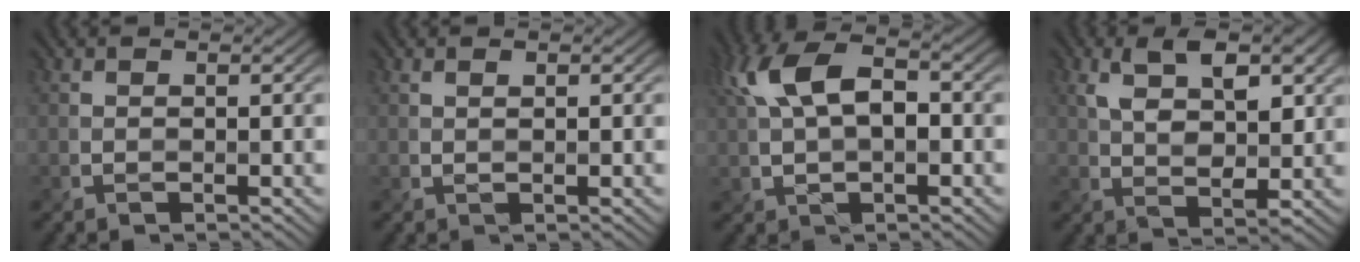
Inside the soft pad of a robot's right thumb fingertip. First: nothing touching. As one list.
[{"total": 0.7, "force": [0.4, 0.1, 0.5], "torque": [-0.011, 0.000, 0.010]}, {"total": 10.1, "force": [1.9, 5.4, 8.4], "torque": [-0.185, 0.019, 0.027]}, {"total": 7.7, "force": [2.8, 3.9, 6.0], "torque": [-0.106, -0.004, 0.046]}]